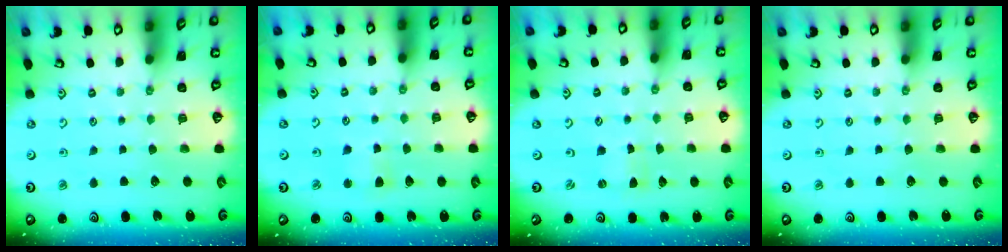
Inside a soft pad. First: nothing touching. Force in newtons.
{"total": 3.0, "press": 3.0, "slide": 0.4}
{"total": 0.0}
{"total": 0.0}